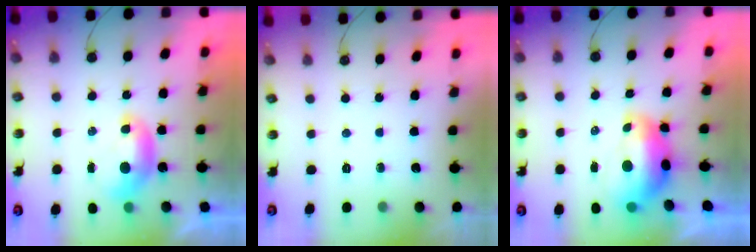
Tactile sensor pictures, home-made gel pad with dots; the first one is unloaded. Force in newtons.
{"total": 0.0}
{"total": 3.1, "press": 3.0, "slide": 1.0}